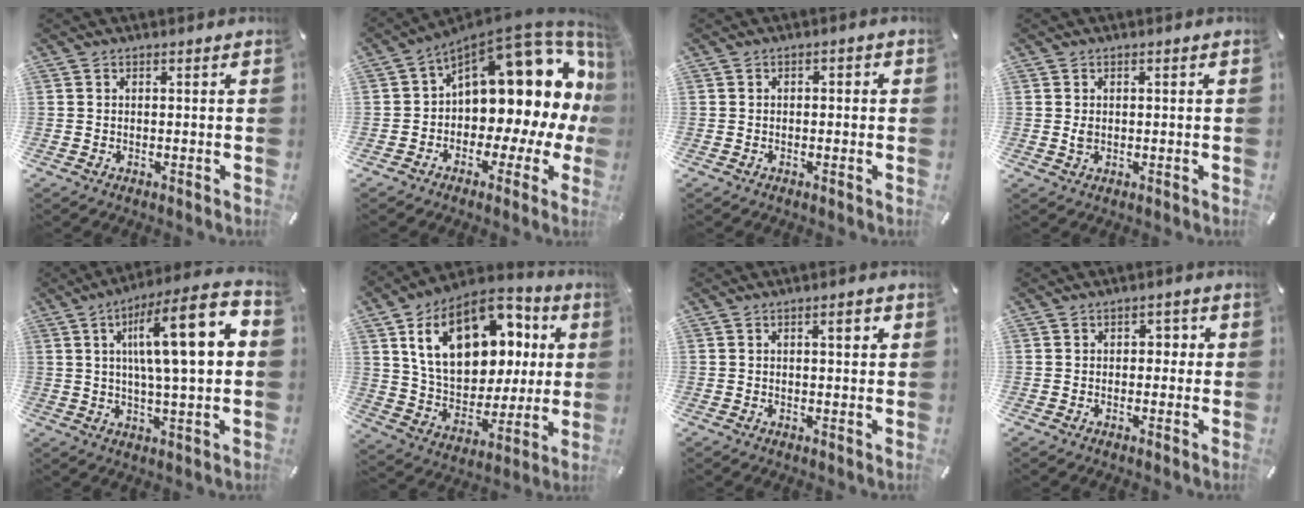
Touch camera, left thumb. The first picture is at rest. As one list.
[{"total": 17.9, "force": [7.9, 9.9, 12.6], "torque": [-0.161, -0.083, 0.136]}, {"total": 1.3, "force": [-0.7, 0.8, 0.7], "torque": [-0.013, 0.007, -0.016]}, {"total": 1.5, "force": [0.0, 1.1, 1.0], "torque": [-0.022, 0.002, 0.000]}, {"total": 18.4, "force": [4.2, 4.4, 17.3], "torque": [-0.278, -0.015, 0.052]}, {"total": 21.8, "force": [8.1, 15.0, 13.6], "torque": [-0.242, -0.034, 0.146]}, {"total": 3.1, "force": [1.2, 0.9, 2.7], "torque": [-0.039, 0.001, 0.013]}, {"total": 2.3, "force": [-0.3, 1.8, 1.5], "torque": [-0.014, 0.005, -0.015]}]